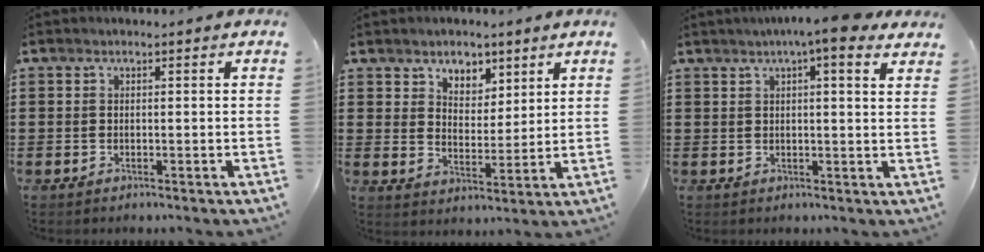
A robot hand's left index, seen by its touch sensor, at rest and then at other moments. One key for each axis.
{"total": 4.6, "fx": 3.6, "fy": 2.9, "fz": 0.1, "tx": -0.016, "ty": -0.005, "tz": 0.063}
{"total": 5.8, "fx": 4.1, "fy": 0.3, "fz": 4.0, "tx": -0.065, "ty": -0.009, "tz": 0.067}